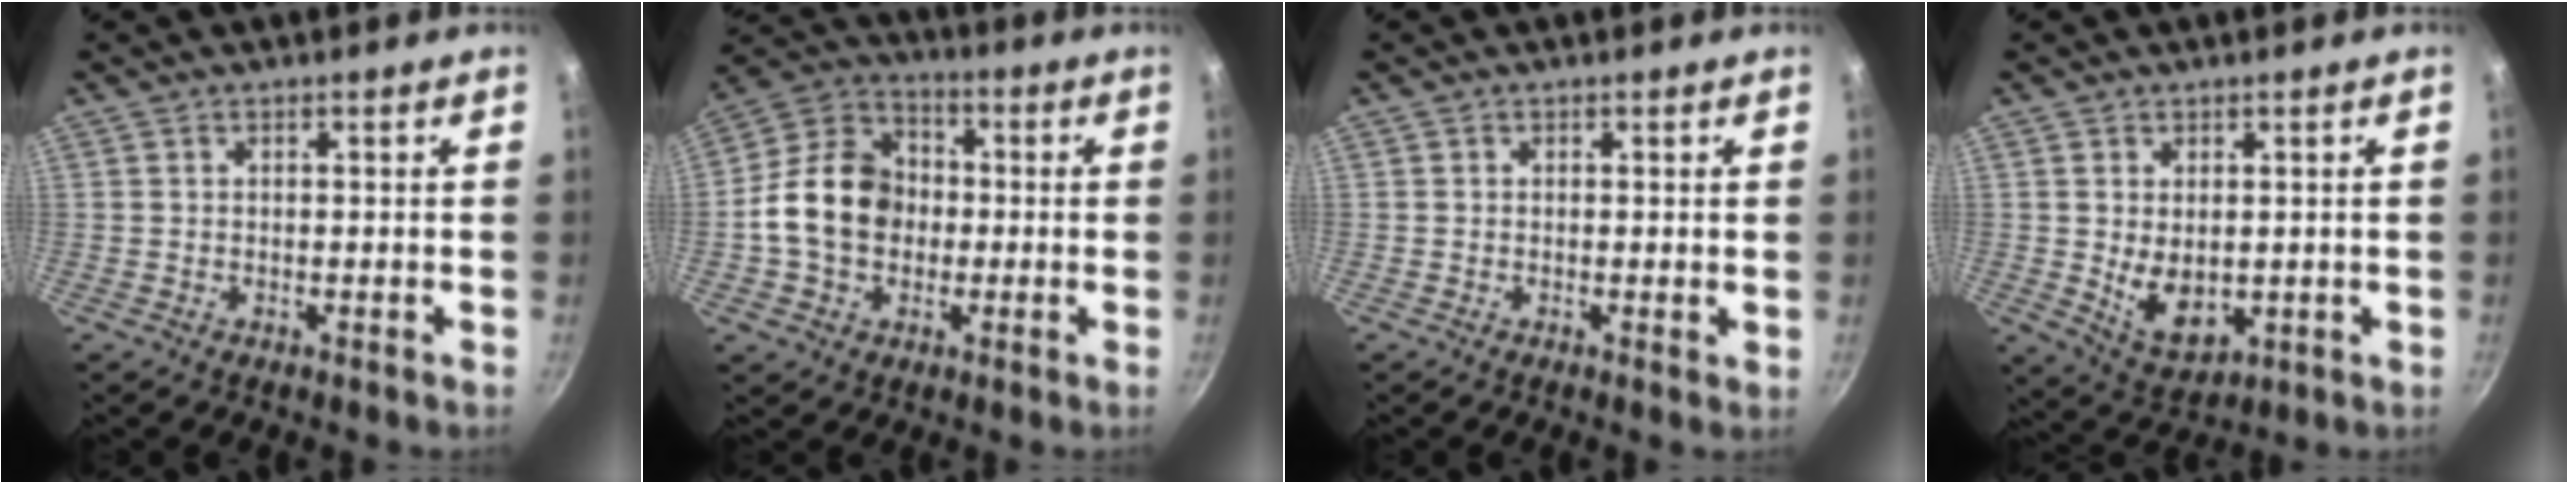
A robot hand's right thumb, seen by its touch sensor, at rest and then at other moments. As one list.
[{"total": 12.6, "force": [-1.1, 10.4, 7.1], "torque": [-0.089, 0.029, -0.038]}, {"total": 0.7, "force": [0.2, 0.4, 0.6], "torque": [-0.009, -0.002, -0.001]}, {"total": 7.6, "force": [0.3, 5.0, 5.8], "torque": [-0.086, -0.020, 0.024]}]